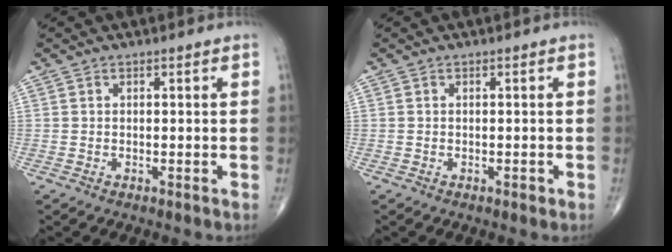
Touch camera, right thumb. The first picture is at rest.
{"total": 0.7, "force": [-0.4, 0.3, 0.5], "torque": [-0.004, 0.000, -0.006]}